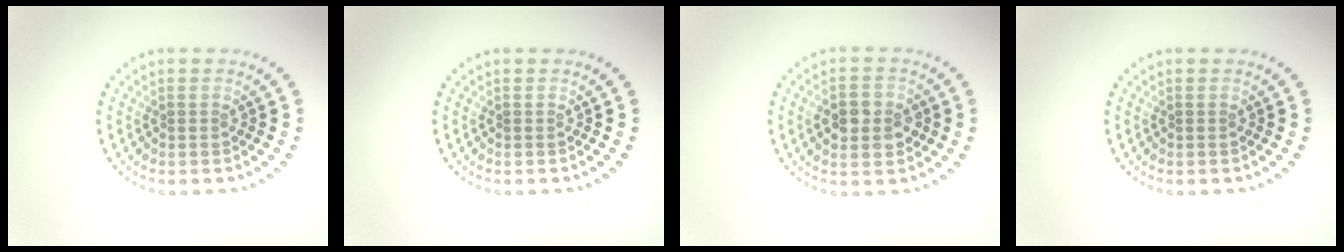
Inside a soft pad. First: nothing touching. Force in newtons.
{"total": 0.0}
{"total": 3.8, "press": 3.8, "slide": 0.2}
{"total": 0.0}